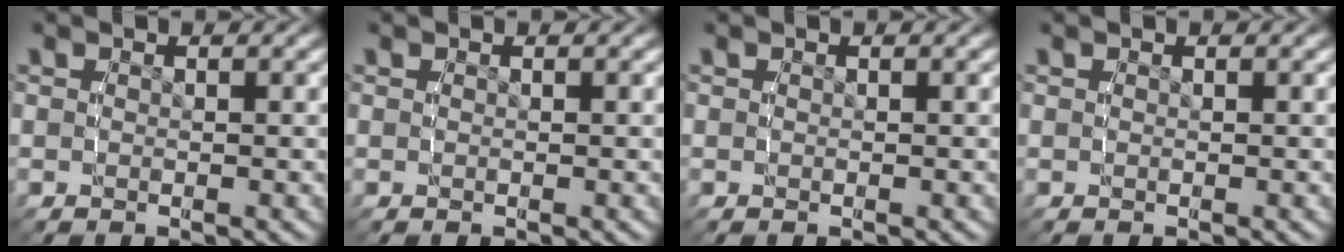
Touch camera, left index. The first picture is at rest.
{"total": 0.0}
{"total": 0.0}
{"total": 0.0}